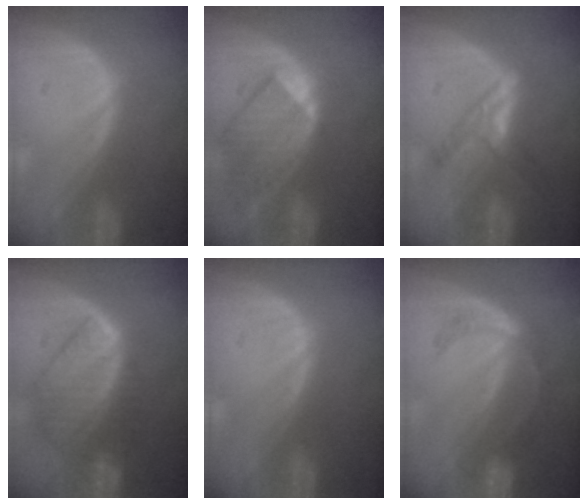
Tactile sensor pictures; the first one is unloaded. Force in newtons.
{"total": 8.6, "press": 7.8, "slide": 3.7}
{"total": 5.1, "press": 5.0, "slide": 0.9}
{"total": 9.7, "press": 8.5, "slide": 4.7}
{"total": 0.0}
{"total": 5.5, "press": 4.8, "slide": 2.8}